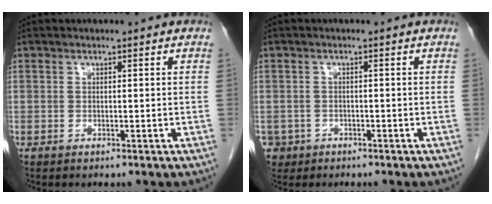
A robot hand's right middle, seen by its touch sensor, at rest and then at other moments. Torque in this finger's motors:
{"motor_torque": [0.51, -0.52, 0.05, 0.02]}